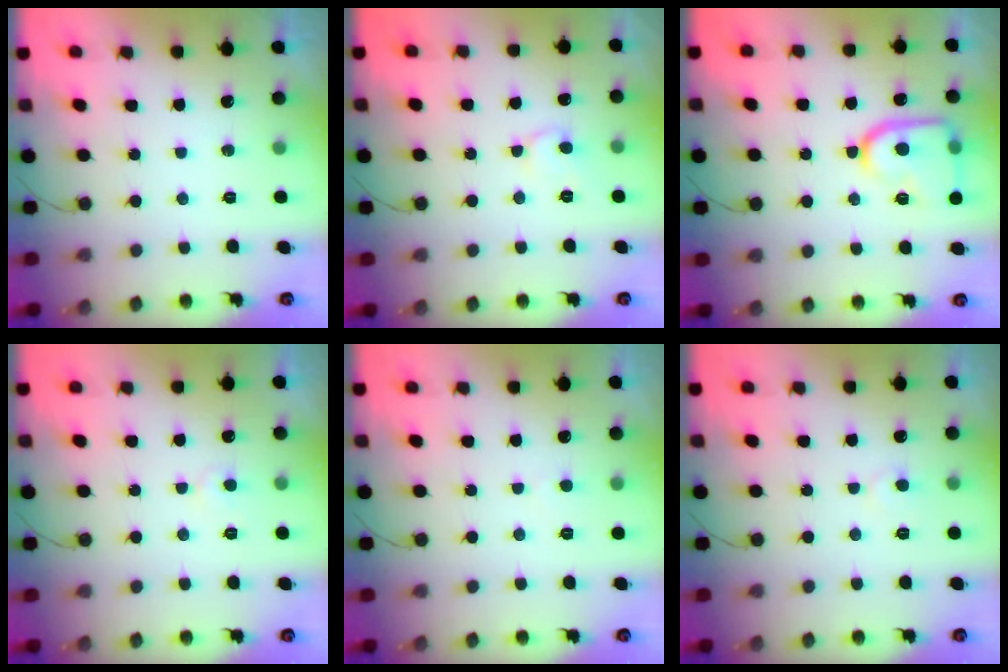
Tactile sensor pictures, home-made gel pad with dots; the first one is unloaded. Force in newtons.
{"total": 7.4, "press": 7.4, "slide": 0.3}
{"total": 16.1, "press": 16.0, "slide": 1.4}
{"total": 3.5, "press": 3.5, "slide": 0.4}
{"total": 2.5, "press": 2.5, "slide": 0.2}
{"total": 5.1, "press": 5.1, "slide": 0.4}